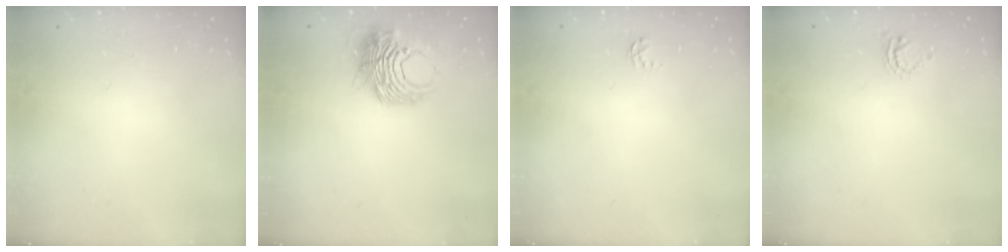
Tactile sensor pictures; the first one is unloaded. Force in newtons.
{"total": 11.4, "press": 11.3, "slide": 1.7}
{"total": 2.6, "press": 2.6, "slide": 0.4}
{"total": 4.8, "press": 4.8, "slide": 0.5}